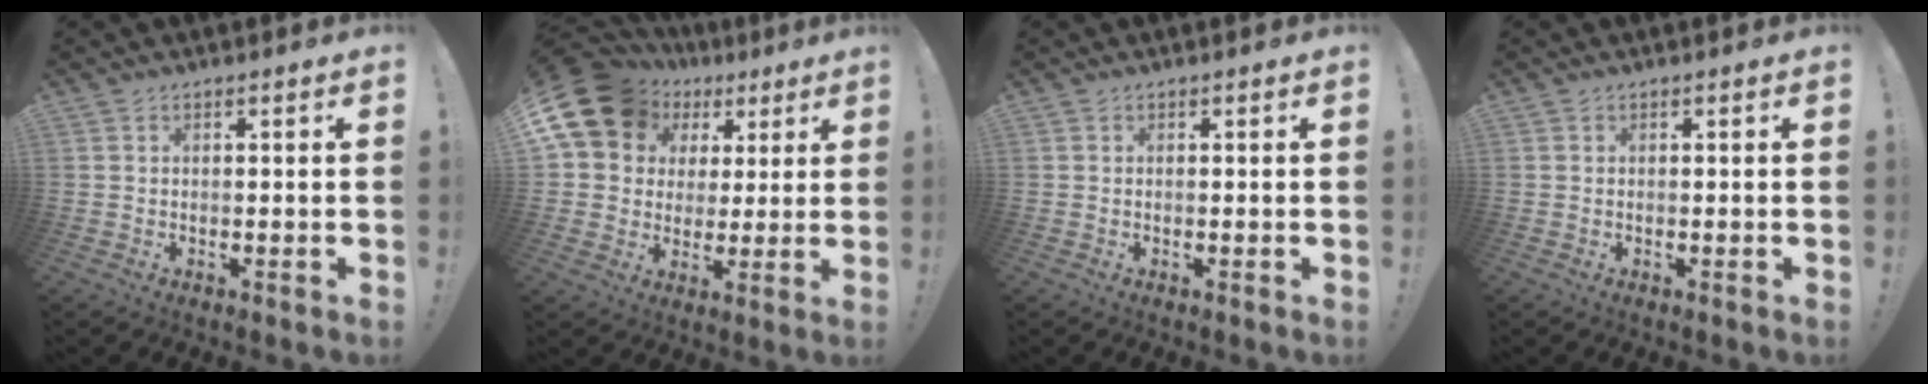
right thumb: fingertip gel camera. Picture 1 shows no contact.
{"total": 15.8, "force": [7.3, 12.2, 6.8], "torque": [-0.111, -0.044, 0.148]}
{"total": 0.0}
{"total": 0.0}